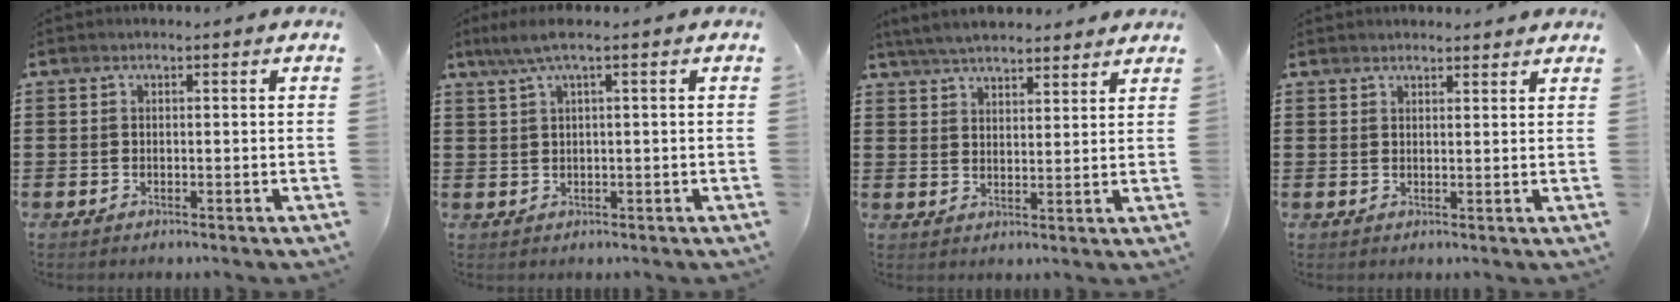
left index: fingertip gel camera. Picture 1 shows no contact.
{"total": 2.9, "force": [1.0, 0.1, 2.7], "torque": [-0.060, -0.003, 0.014]}
{"total": 4.7, "force": [4.5, 0.5, 1.0], "torque": [-0.033, -0.011, 0.084]}
{"total": 1.7, "force": [1.7, 0.2, 0.1], "torque": [-0.006, 0.002, 0.034]}